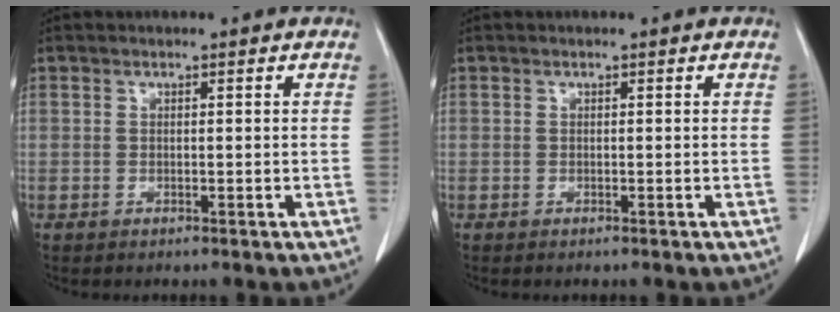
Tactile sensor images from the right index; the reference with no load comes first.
{"total": 0.0}